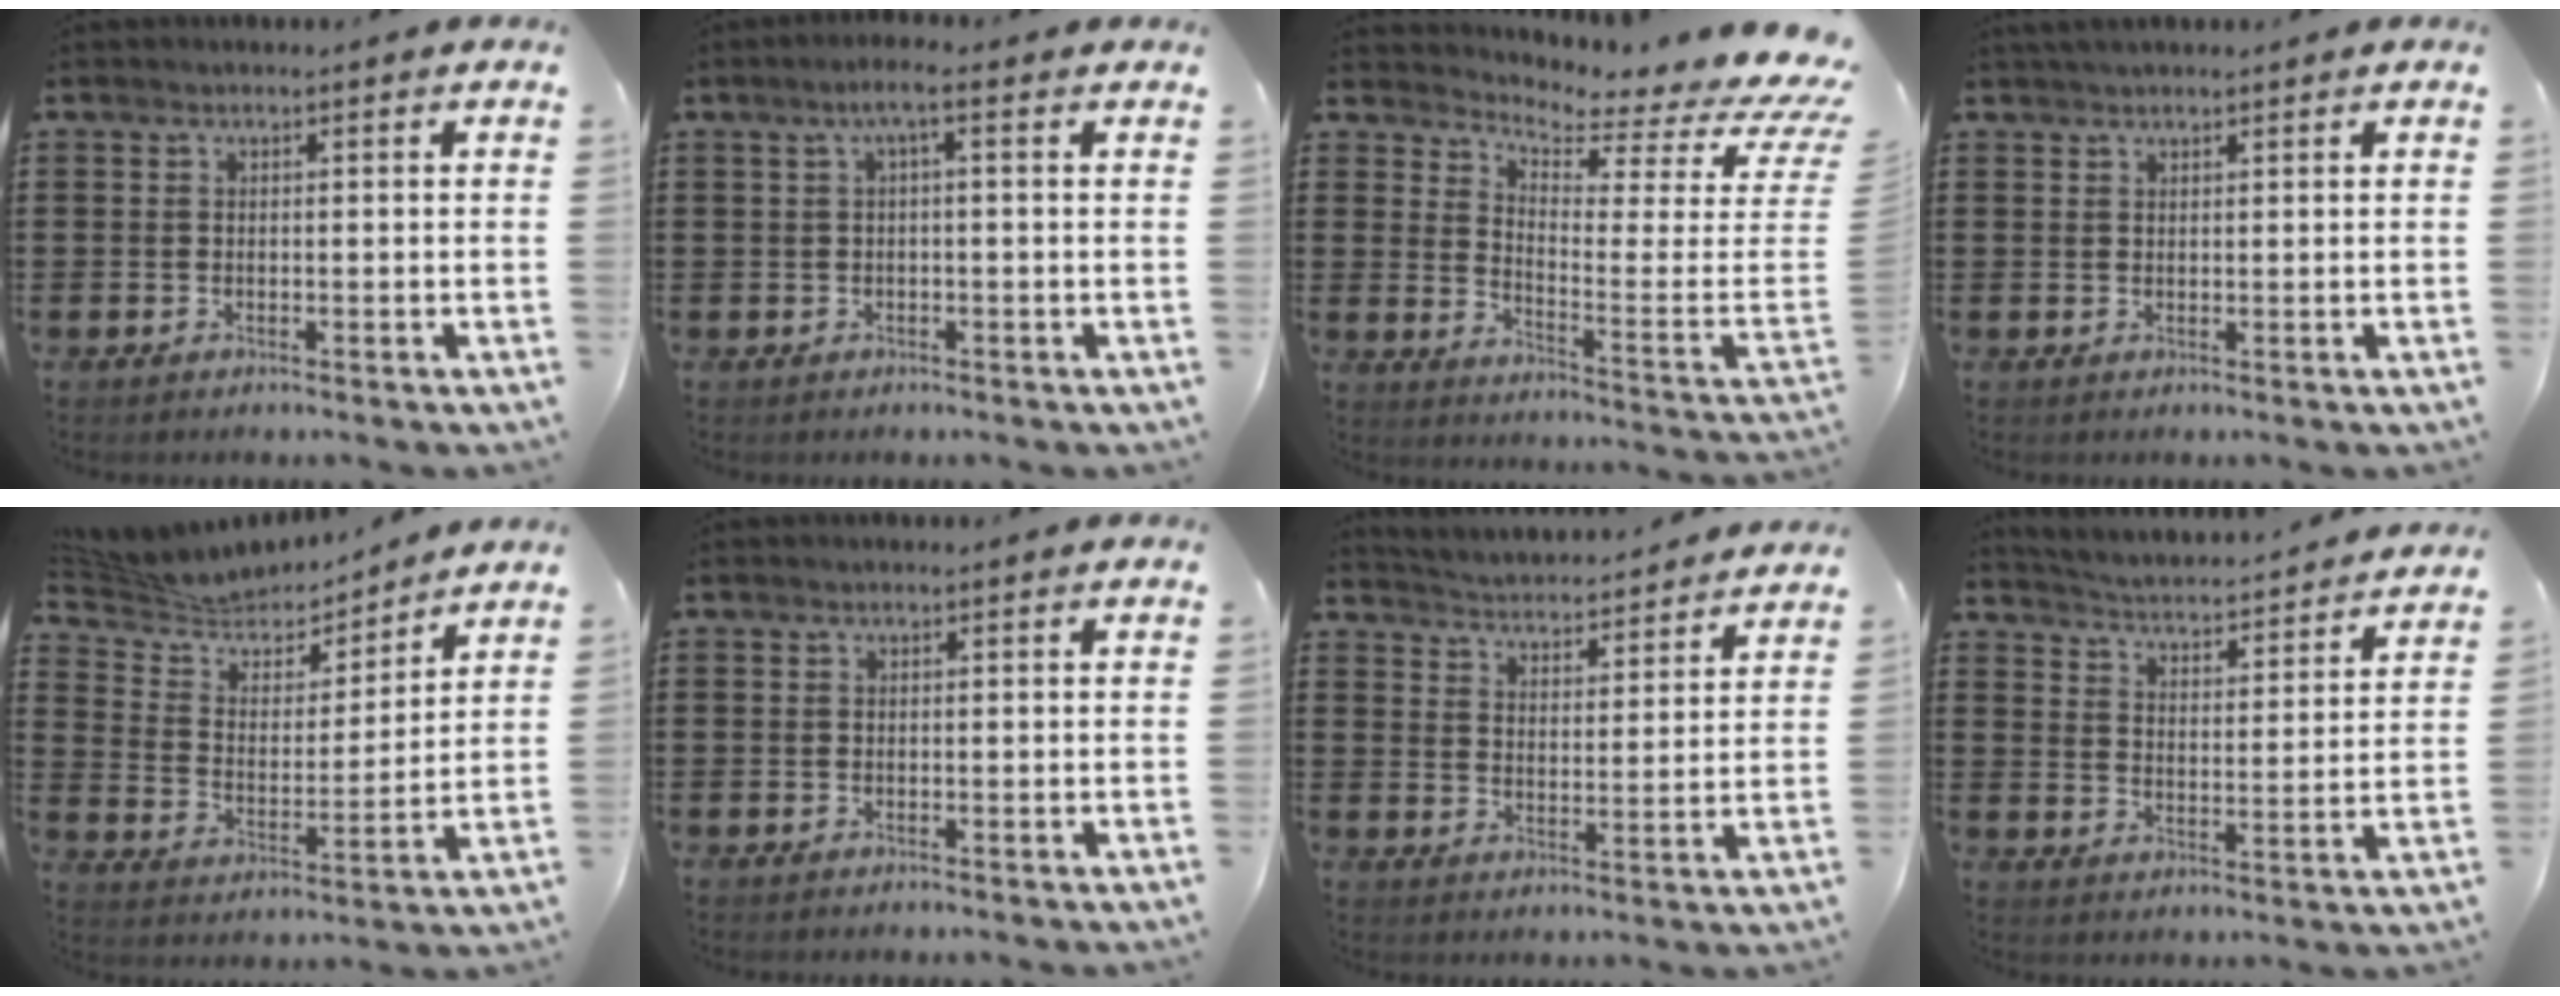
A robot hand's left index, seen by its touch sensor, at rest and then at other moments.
{"total": 2.2, "force": [0.4, 0.0, 2.2], "torque": [-0.044, 0.002, 0.004]}
{"total": 3.5, "force": [3.1, -0.2, 1.8], "torque": [-0.050, -0.052, 0.044]}
{"total": 1.5, "force": [1.4, 0.2, 0.5], "torque": [-0.011, 0.001, 0.026]}
{"total": 6.0, "force": [5.5, 2.2, 0.8], "torque": [-0.052, -0.039, 0.092]}
{"total": 0.0}
{"total": 3.7, "force": [3.6, -0.4, -0.2], "torque": [-0.017, -0.035, 0.056]}
{"total": 3.0, "force": [2.9, -0.4, 0.0], "torque": [-0.023, -0.036, 0.041]}